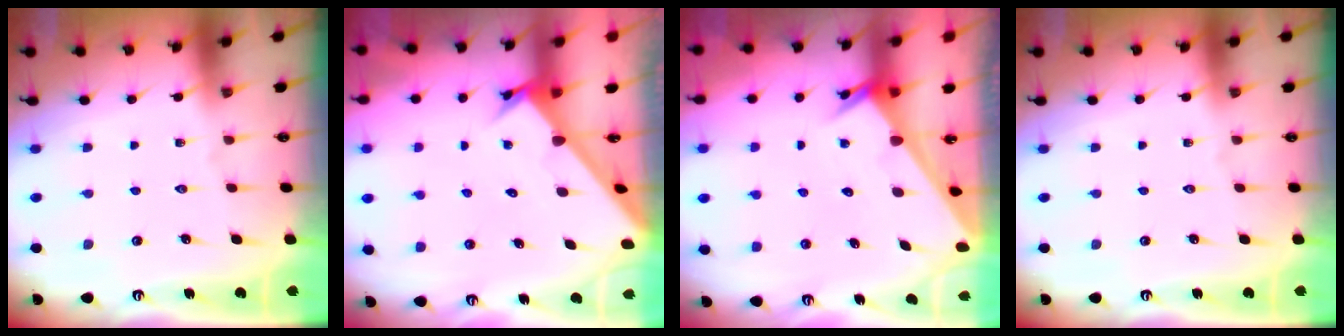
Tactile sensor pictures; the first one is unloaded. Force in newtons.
{"total": 2.4, "press": 2.4, "slide": 0.2}
{"total": 1.9, "press": 1.9, "slide": 0.2}
{"total": 0.0}